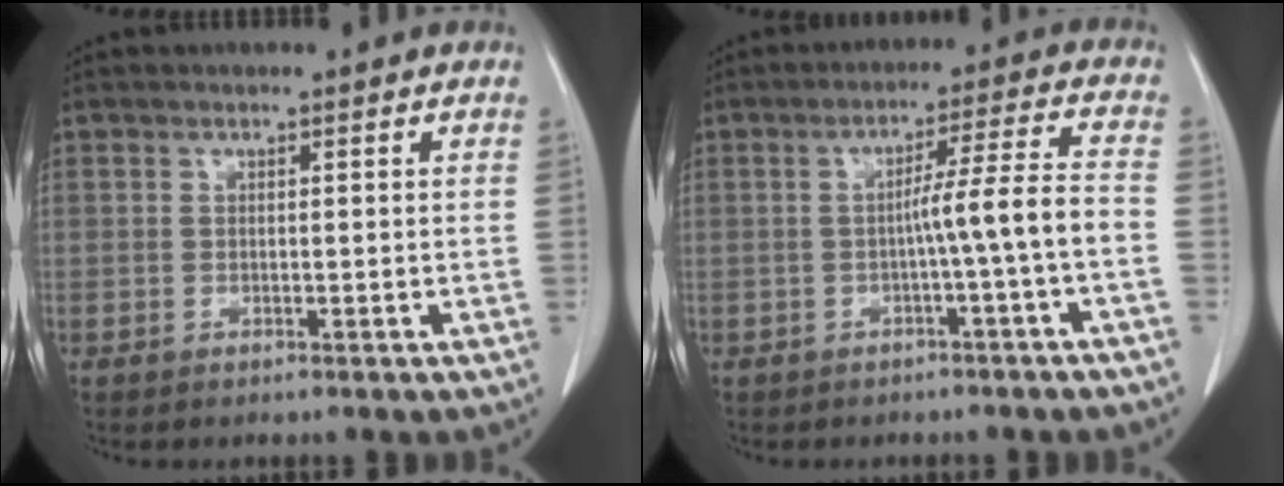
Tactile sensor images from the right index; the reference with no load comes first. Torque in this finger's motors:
{"motor_torque": [0.78, -0.36, 0.48, 0.08]}